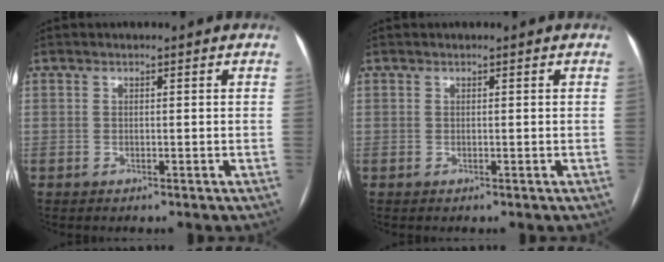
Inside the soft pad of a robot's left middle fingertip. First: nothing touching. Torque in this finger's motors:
{"motor_torque": [-0.08, -0.11, -0.09, -0.01]}